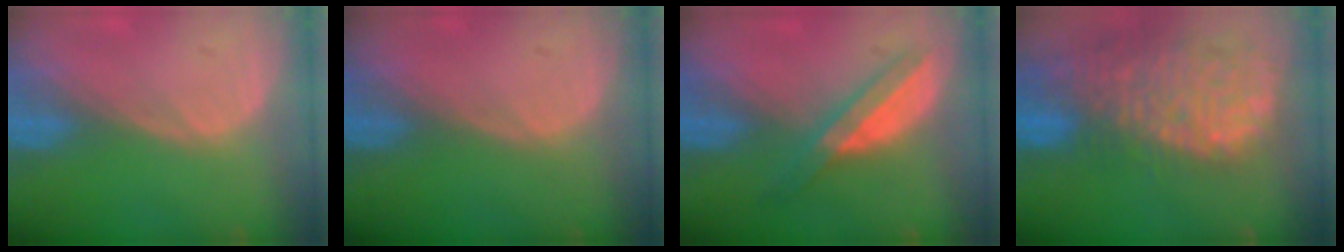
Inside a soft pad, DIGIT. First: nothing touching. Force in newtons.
{"total": 0.0}
{"total": 6.0, "press": 5.2, "slide": 2.9}
{"total": 14.3, "press": 11.8, "slide": 8.1}